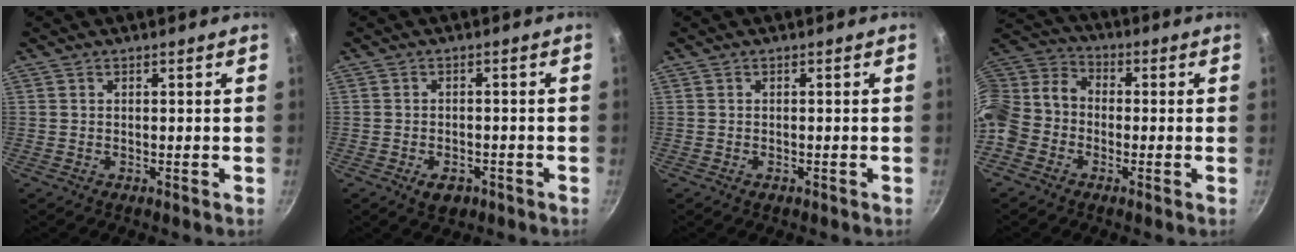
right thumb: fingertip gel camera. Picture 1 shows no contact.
{"total": 3.6, "force": [-2.0, 2.2, 2.1], "torque": [-0.029, 0.007, -0.027]}
{"total": 0.5, "force": [-0.4, 0.3, 0.2], "torque": [-0.004, 0.004, -0.006]}
{"total": 14.4, "force": [-3.2, 11.5, 8.1], "torque": [-0.180, 0.049, -0.071]}